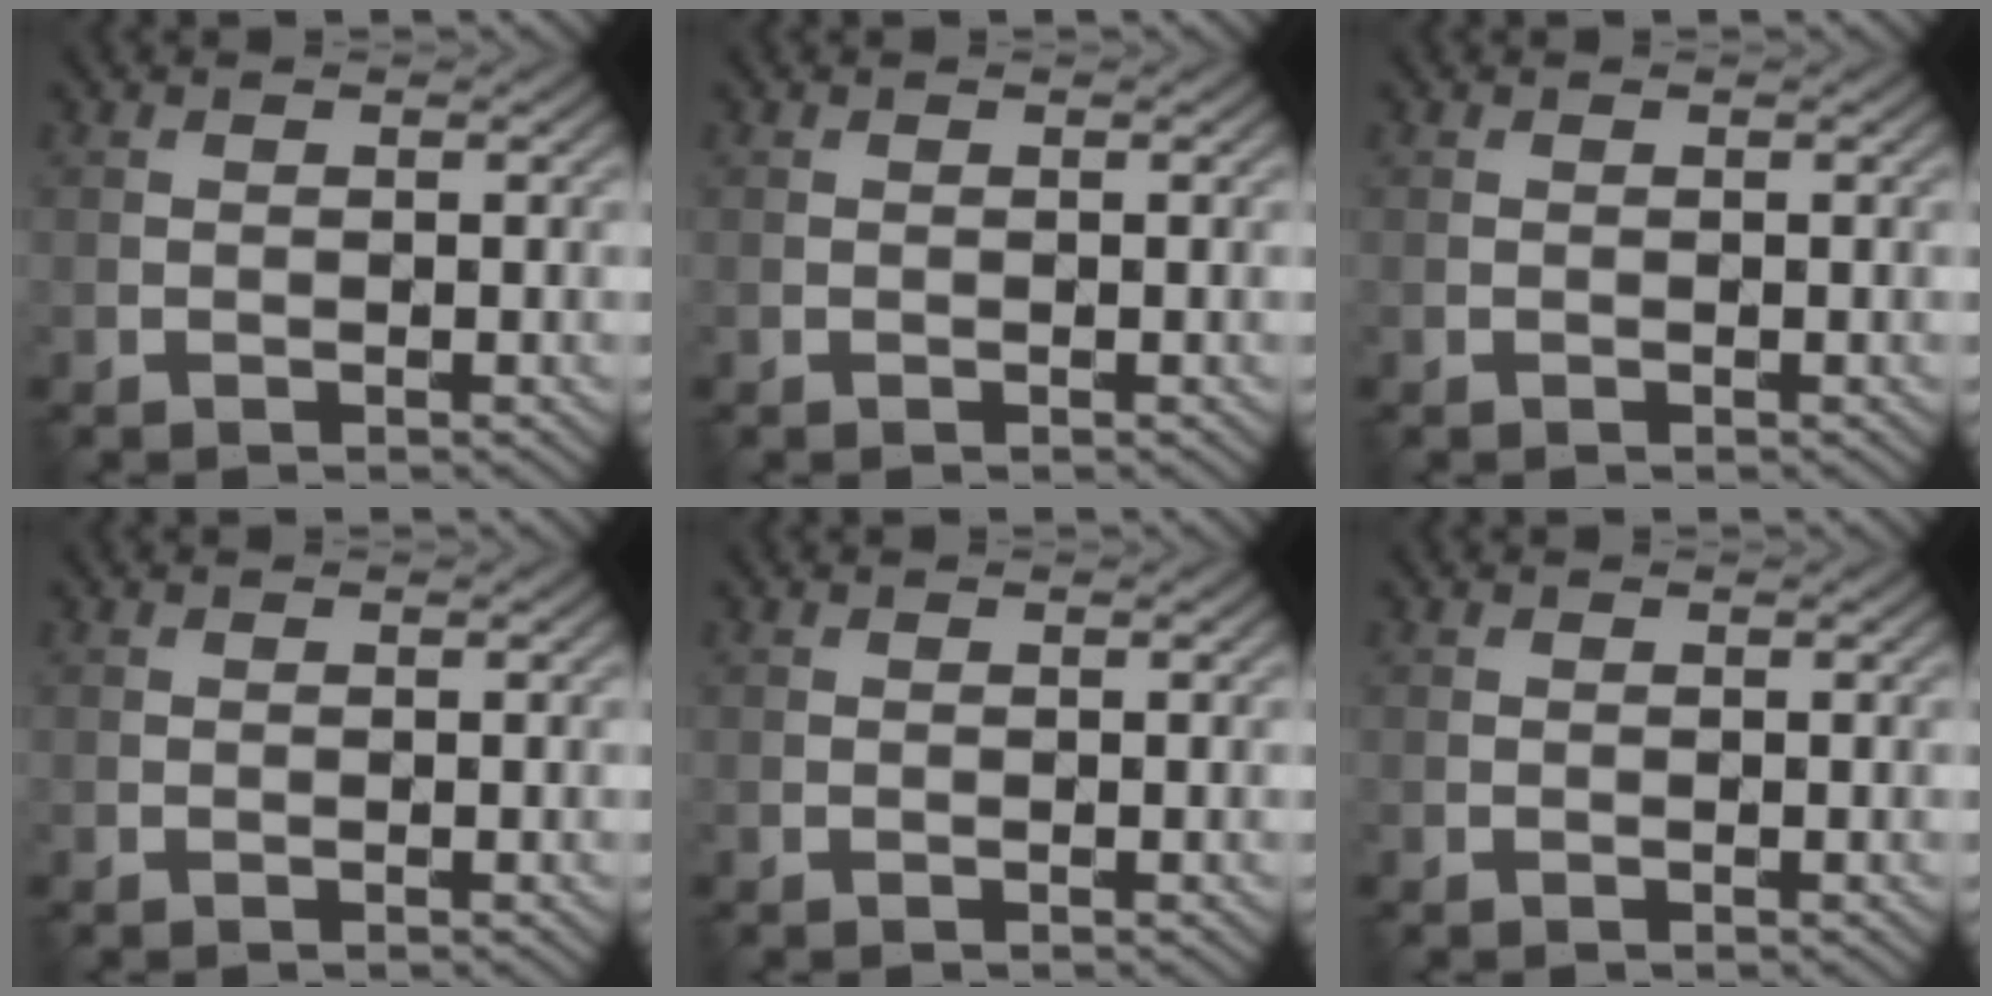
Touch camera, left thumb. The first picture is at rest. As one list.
[{"total": 0.0}, {"total": 0.0}, {"total": 0.0}, {"total": 0.0}, {"total": 0.0}]